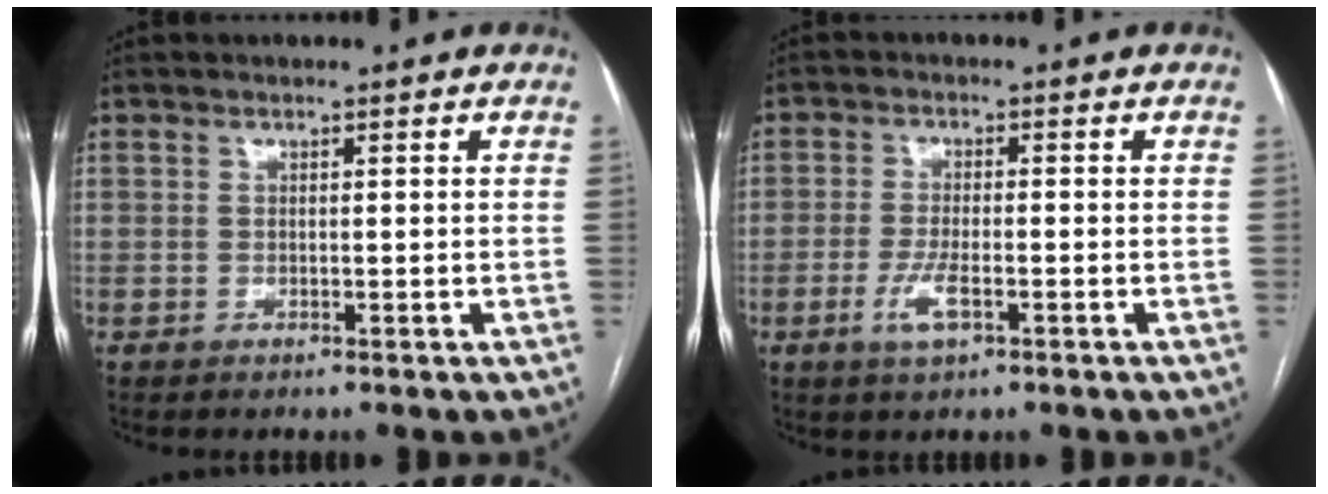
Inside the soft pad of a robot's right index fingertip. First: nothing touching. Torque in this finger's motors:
{"motor_torque": [0.03, -0.02, -0.25, -0.09]}